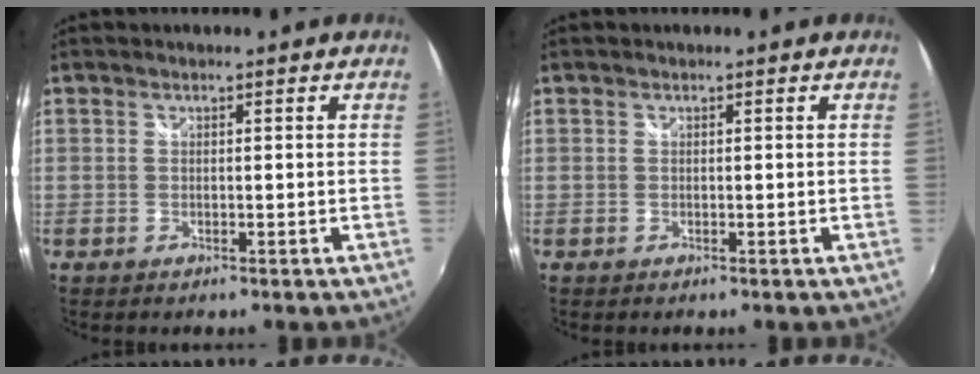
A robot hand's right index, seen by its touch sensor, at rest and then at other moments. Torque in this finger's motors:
{"motor_torque": [-0.03, -0.03, 0.02, 0.01]}